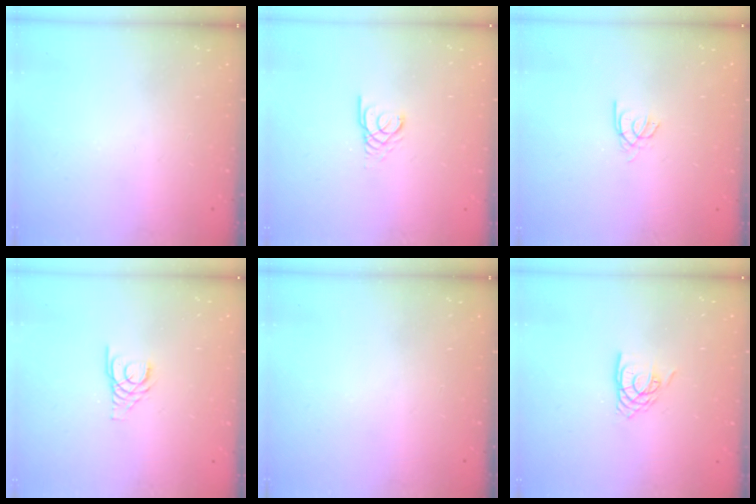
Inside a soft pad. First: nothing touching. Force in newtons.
{"total": 2.7, "press": 2.7, "slide": 0.1}
{"total": 2.2, "press": 2.1, "slide": 0.4}
{"total": 3.3, "press": 3.3, "slide": 0.3}
{"total": 0.0}
{"total": 7.4, "press": 7.3, "slide": 0.5}